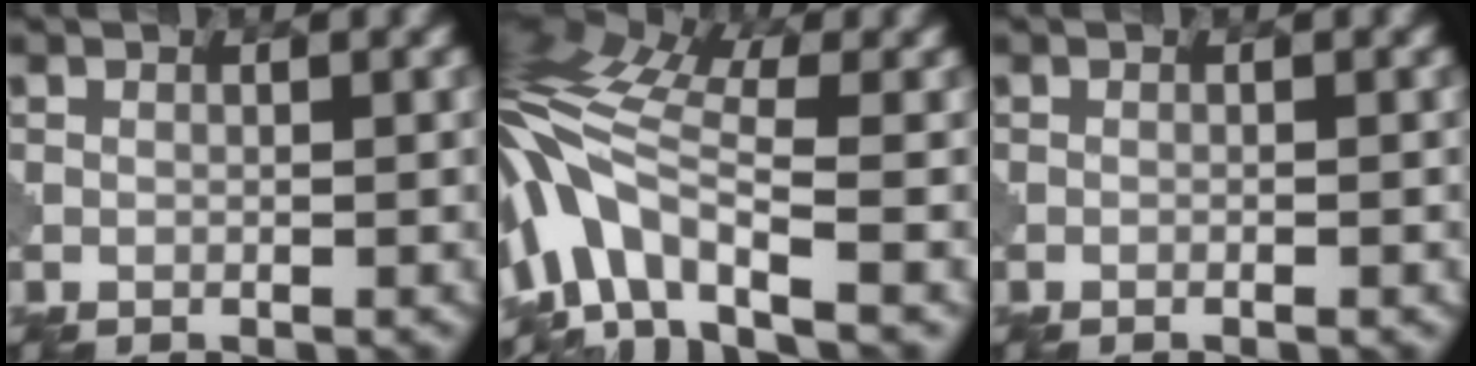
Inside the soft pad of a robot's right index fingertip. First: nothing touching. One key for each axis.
{"total": 10.3, "fx": -3.0, "fy": 5.0, "fz": 8.6, "tx": -0.183, "ty": 0.015, "tz": -0.062}
{"total": 0.7, "fx": -0.1, "fy": 0.4, "fz": 0.6, "tx": 0.014, "ty": -0.002, "tz": -0.018}